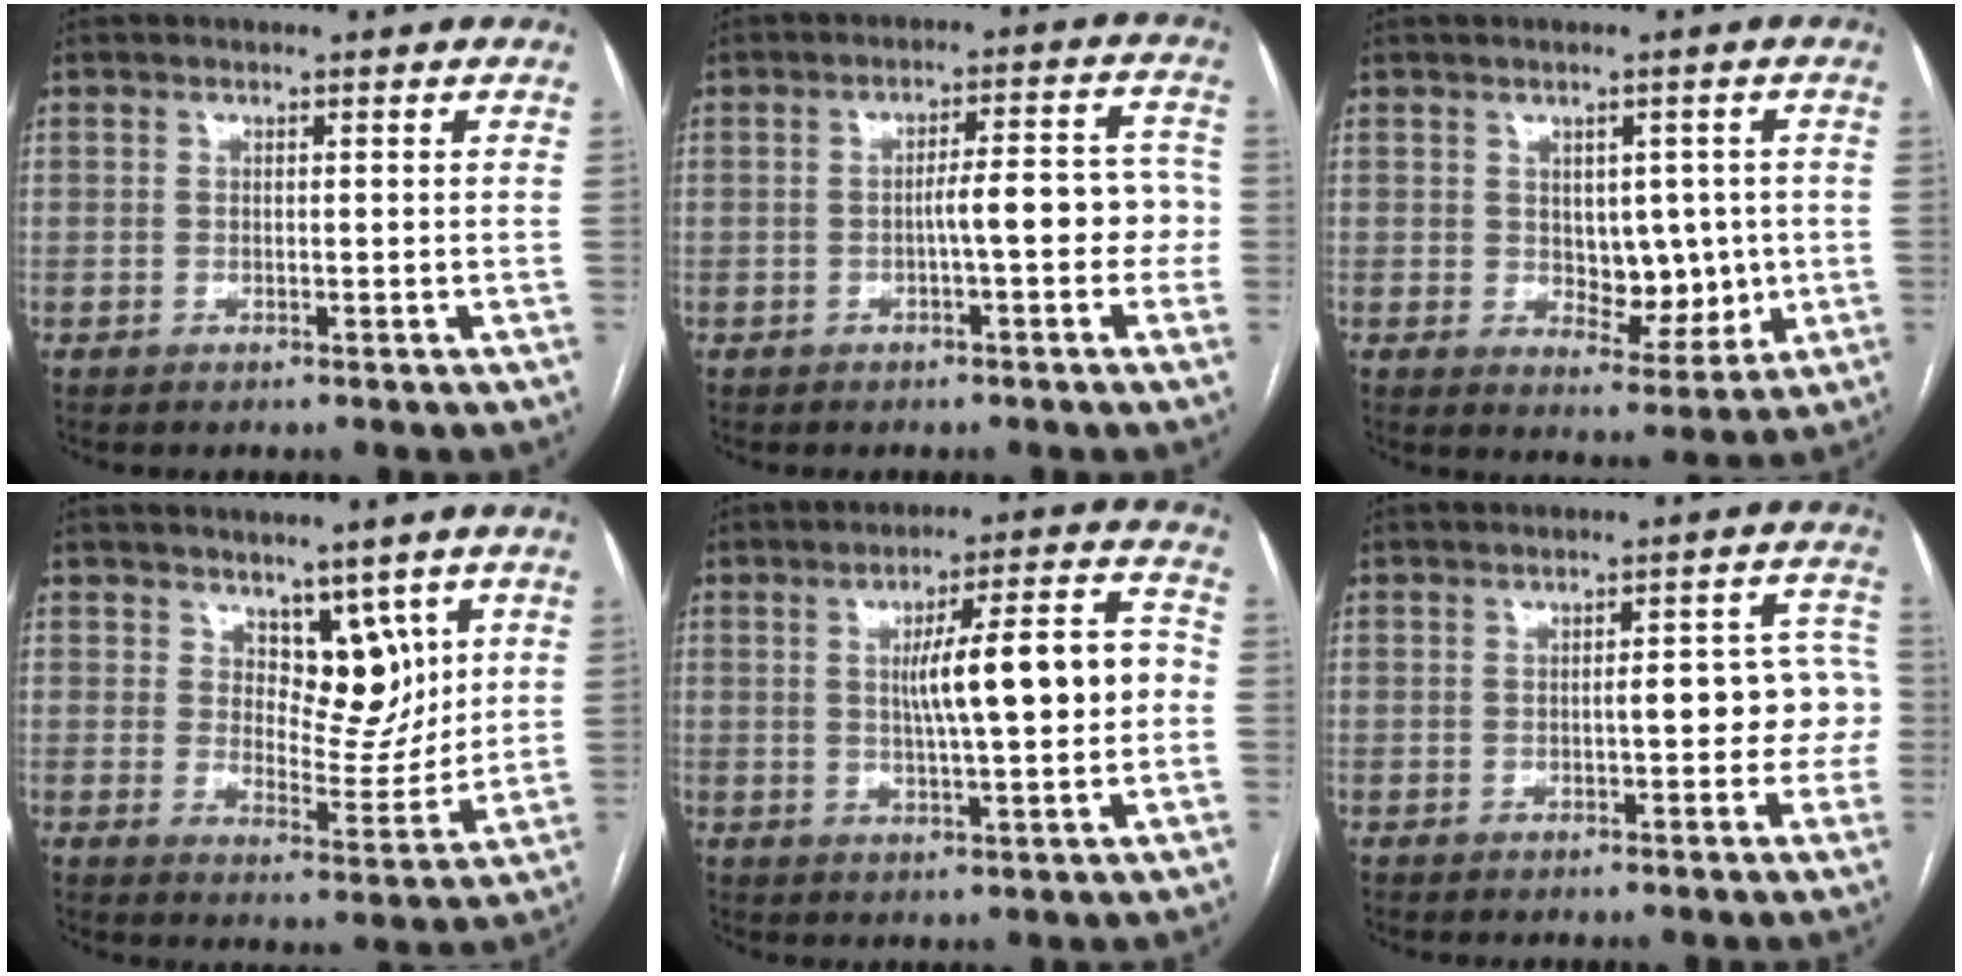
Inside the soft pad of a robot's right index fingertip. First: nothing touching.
{"total": 6.9, "force": [-1.4, 1.8, 6.5], "torque": [-0.082, 0.036, -0.018]}
{"total": 7.1, "force": [0.2, 4.2, 5.7], "torque": [-0.070, 0.002, 0.018]}
{"total": 7.5, "force": [3.9, 4.2, 4.8], "torque": [-0.057, -0.004, 0.070]}
{"total": 11.8, "force": [0.3, 1.8, 11.7], "torque": [-0.176, 0.029, 0.007]}
{"total": 8.0, "force": [-0.8, 2.9, 7.4], "torque": [-0.076, 0.036, -0.011]}